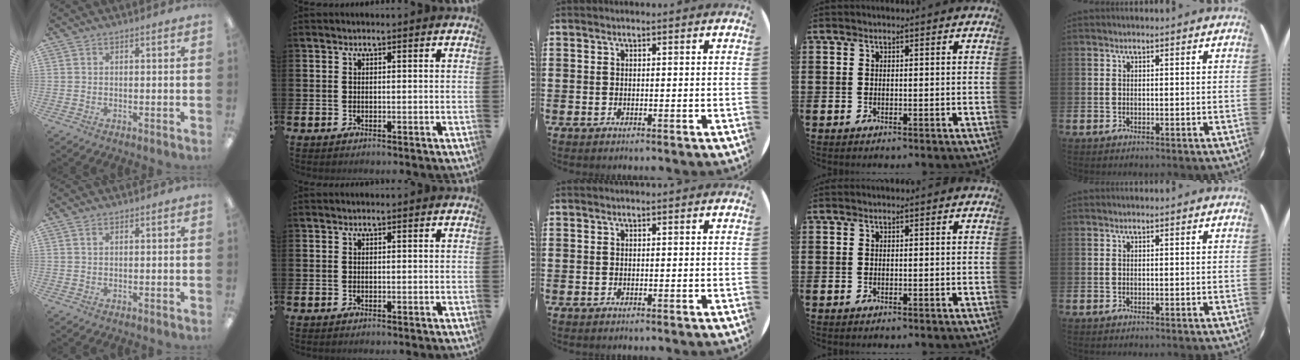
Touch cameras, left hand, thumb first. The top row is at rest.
{"thumb": {"total": 1.0, "force": [0.6, 0.5, 0.6], "torque": [-0.014, 0.002, 0.011]}}